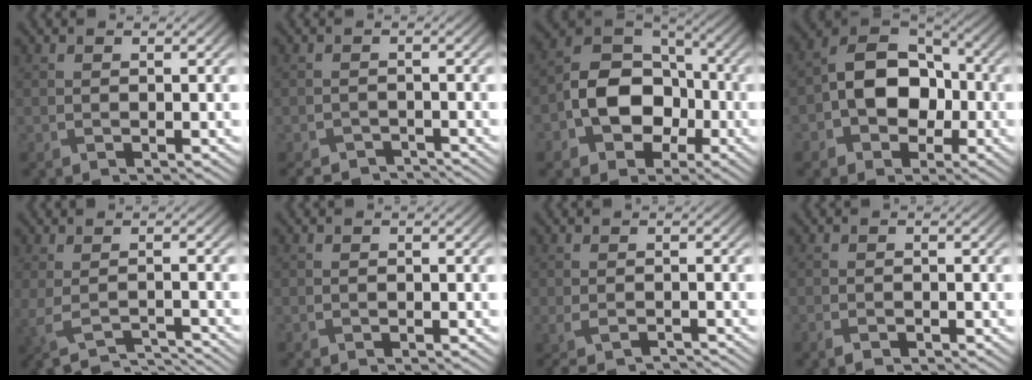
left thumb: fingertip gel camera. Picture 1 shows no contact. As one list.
[{"total": 3.6, "force": [-3.4, 0.8, 0.8], "torque": [-0.012, -0.009, -0.059]}, {"total": 10.1, "force": [-3.1, 7.5, 6.0], "torque": [-0.118, -0.007, -0.067]}, {"total": 9.6, "force": [-1.9, 7.0, 6.2], "torque": [-0.108, 0.006, -0.047]}, {"total": 3.7, "force": [-2.2, 0.6, 2.8], "torque": [-0.050, -0.014, -0.034]}, {"total": 0.0}, {"total": 2.7, "force": [-2.1, 0.5, 1.6], "torque": [-0.038, -0.012, -0.035]}, {"total": 1.6, "force": [-1.0, 0.8, 0.9], "torque": [-0.020, -0.003, -0.019]}]